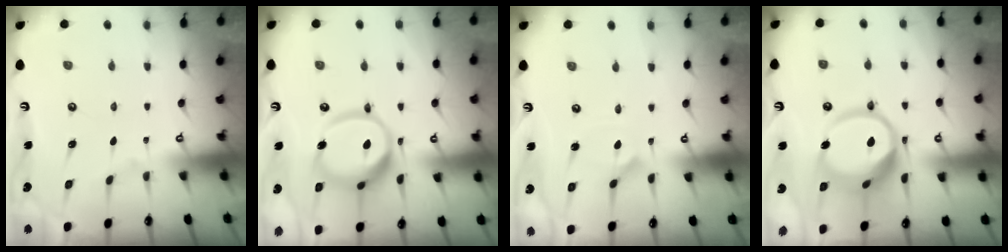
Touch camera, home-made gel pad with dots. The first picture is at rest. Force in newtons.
{"total": 16.3, "press": 16.2, "slide": 1.7}
{"total": 3.1, "press": 3.0, "slide": 0.3}
{"total": 16.4, "press": 16.3, "slide": 1.9}